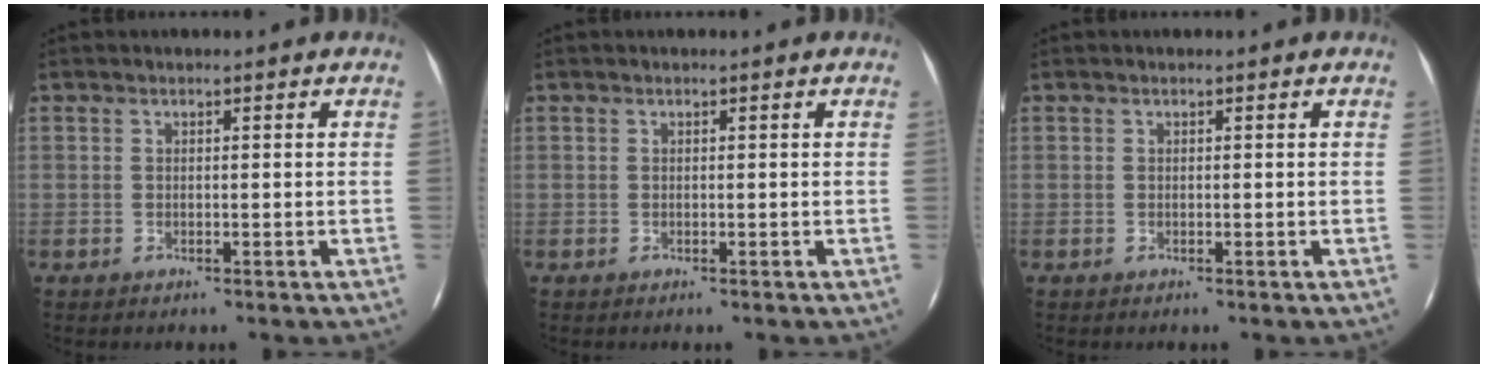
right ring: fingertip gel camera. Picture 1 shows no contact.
{"total": 0.0}
{"total": 0.0}